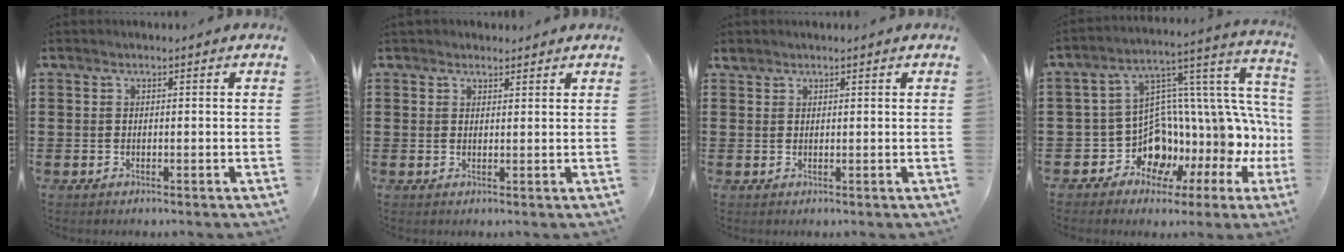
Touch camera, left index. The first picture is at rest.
{"total": 1.6, "force": [1.4, 0.7, 0.0], "torque": [-0.004, 0.005, 0.028]}
{"total": 1.0, "force": [0.9, 0.4, 0.2], "torque": [-0.007, 0.002, 0.018]}
{"total": 8.7, "force": [-1.3, 6.2, 6.0], "torque": [-0.123, -0.055, -0.029]}